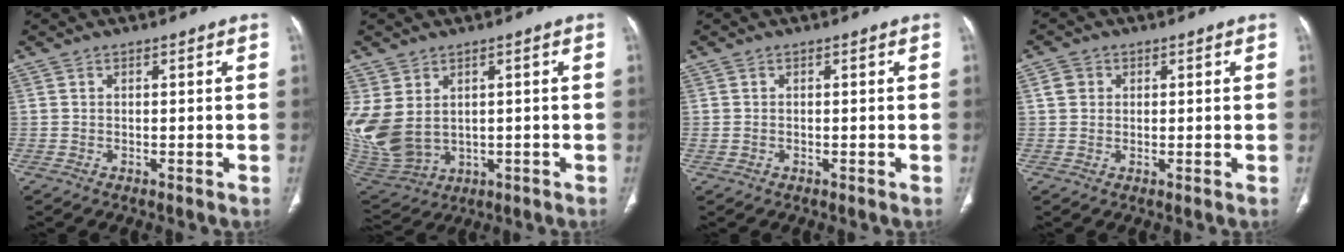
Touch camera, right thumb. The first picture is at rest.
{"total": 12.8, "force": [1.3, 9.3, 8.7], "torque": [-0.206, -0.009, 0.061]}
{"total": 0.8, "force": [-0.2, 0.6, 0.5], "torque": [-0.017, 0.005, 0.001]}
{"total": 2.5, "force": [0.6, 2.2, 0.9], "torque": [-0.004, 0.004, 0.008]}